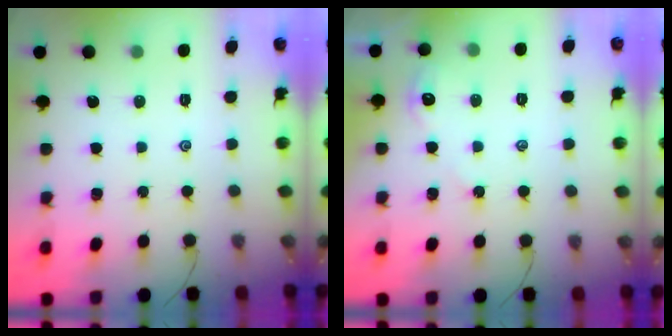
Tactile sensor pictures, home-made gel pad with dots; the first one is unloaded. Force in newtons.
{"total": 3.1, "press": 3.1, "slide": 0.5}